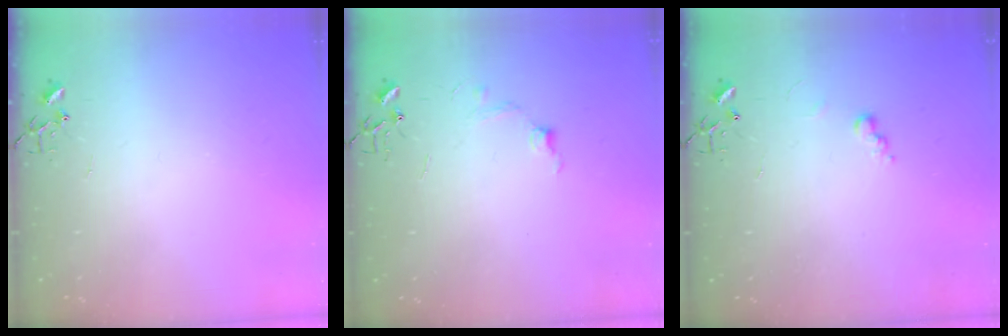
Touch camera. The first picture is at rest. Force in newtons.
{"total": 7.3, "press": 7.2, "slide": 1.0}
{"total": 5.4, "press": 5.4, "slide": 0.7}